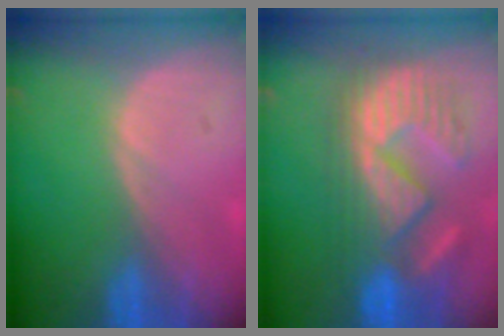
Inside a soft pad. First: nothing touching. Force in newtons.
{"total": 11.3, "press": 10.9, "slide": 3.2}